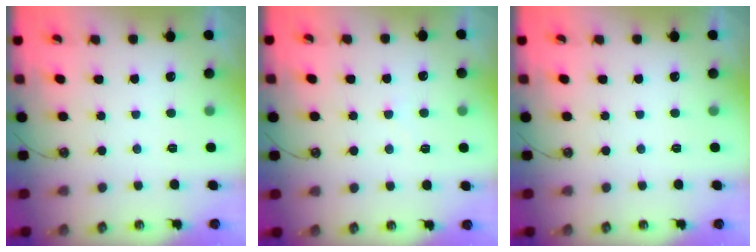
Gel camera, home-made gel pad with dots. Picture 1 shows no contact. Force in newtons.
{"total": 3.6, "press": 3.6, "slide": 0.4}
{"total": 0.0}